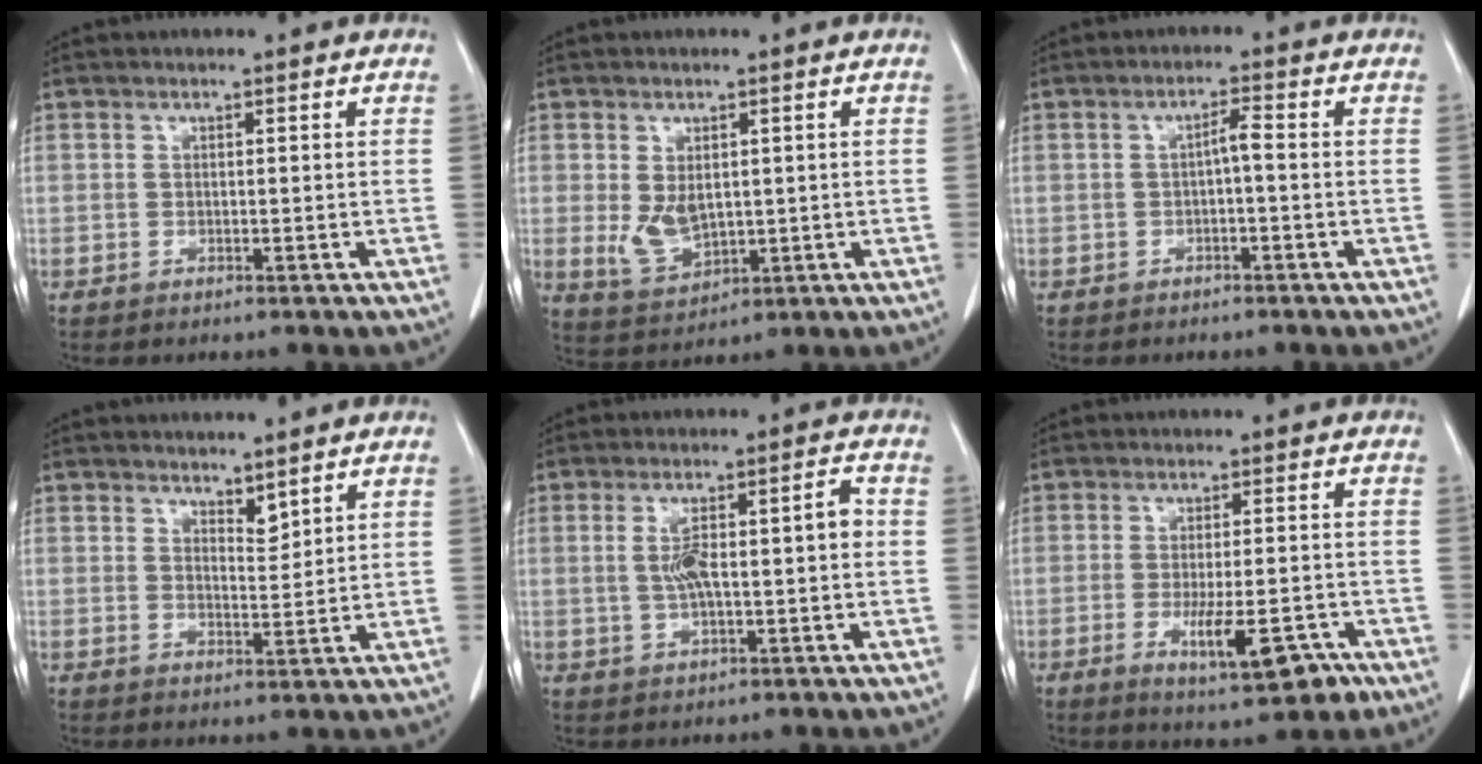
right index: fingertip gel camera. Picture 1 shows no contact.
{"total": 5.3, "force": [0.3, 3.2, 4.3], "torque": [-0.087, -0.007, 0.022]}
{"total": 2.2, "force": [-0.4, 0.2, 2.1], "torque": [-0.036, 0.006, -0.007]}
{"total": 2.5, "force": [2.1, 0.8, 1.1], "torque": [-0.019, -0.009, 0.042]}
{"total": 7.3, "force": [0.0, 1.7, 7.1], "torque": [-0.132, 0.022, 0.004]}
{"total": 8.8, "force": [-4.0, 2.2, 7.5], "torque": [-0.116, -0.011, -0.054]}